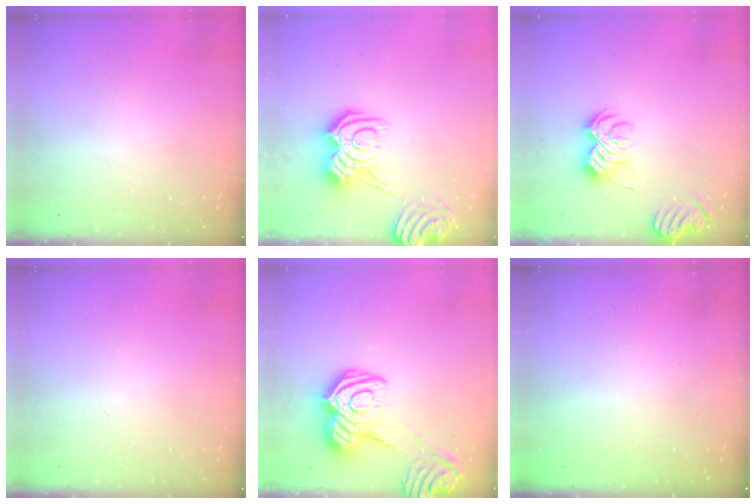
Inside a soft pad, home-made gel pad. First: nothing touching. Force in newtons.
{"total": 11.2, "press": 11.1, "slide": 0.8}
{"total": 10.3, "press": 10.3, "slide": 0.7}
{"total": 0.0}
{"total": 17.8, "press": 17.8, "slide": 1.2}
{"total": 2.3, "press": 2.1, "slide": 0.8}